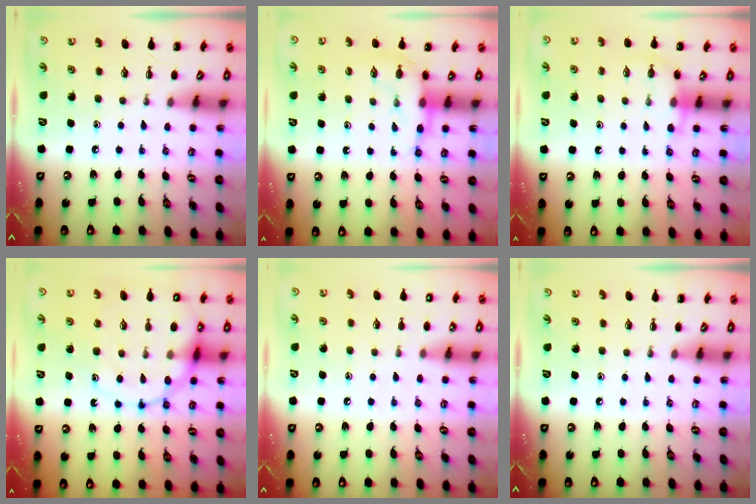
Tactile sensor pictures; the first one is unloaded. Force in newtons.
{"total": 7.7, "press": 7.7, "slide": 0.8}
{"total": 5.1, "press": 5.1, "slide": 0.5}
{"total": 15.3, "press": 15.0, "slide": 3.0}
{"total": 6.2, "press": 5.9, "slide": 1.9}
{"total": 0.0}